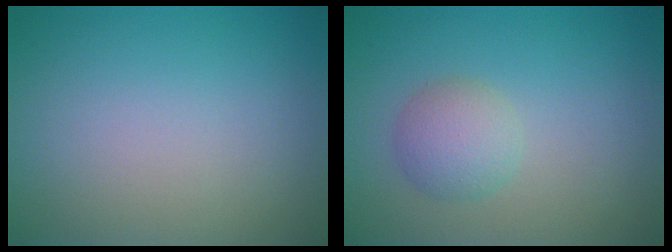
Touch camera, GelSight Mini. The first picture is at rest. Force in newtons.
{"total": 2.7, "press": 2.7, "slide": 0.0}